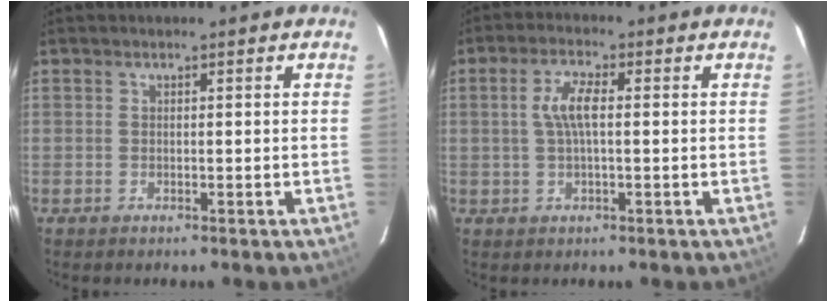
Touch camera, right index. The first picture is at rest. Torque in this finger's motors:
{"motor_torque": [0.20, -0.11, 0.21, 0.10]}